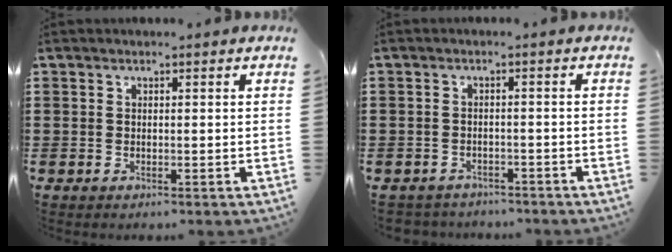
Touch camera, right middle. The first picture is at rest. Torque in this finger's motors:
{"motor_torque": [0.07, -0.03, 0.04, 0.05]}